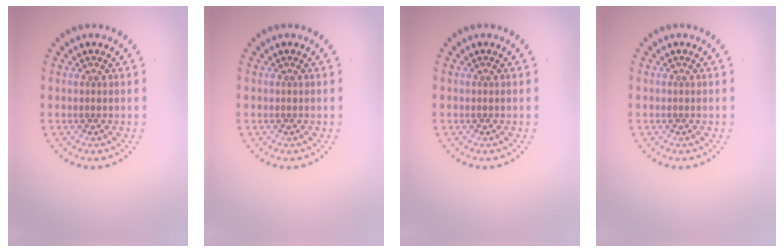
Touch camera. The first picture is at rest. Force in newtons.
{"total": 0.0}
{"total": 0.0}
{"total": 0.0}